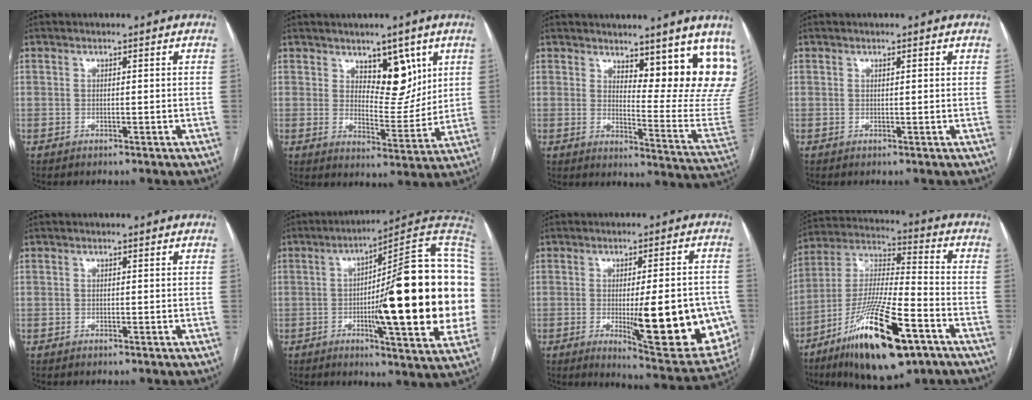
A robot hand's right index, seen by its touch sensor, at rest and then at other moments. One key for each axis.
{"total": 7.8, "fx": 4.2, "fy": 3.7, "fz": 5.5, "tx": -0.071, "ty": -0.006, "tz": 0.072}
{"total": 14.3, "fx": 11.1, "fy": 3.1, "fz": 8.5, "tx": -0.082, "ty": -0.038, "tz": 0.126}
{"total": 0.6, "fx": 0.4, "fy": 0.0, "fz": 0.4, "tx": -0.006, "ty": 0.003, "tz": 0.005}
{"total": 0.0}
{"total": 25.6, "fx": -1.4, "fy": 2.1, "fz": 25.4, "tx": -0.273, "ty": 0.016, "tz": -0.029}
{"total": 17.6, "fx": -3.6, "fy": 3.6, "fz": 16.8, "tx": -0.158, "ty": -0.009, "tz": -0.029}
{"total": 20.9, "fx": -11.0, "fy": 4.1, "fz": 17.2, "tx": -0.329, "ty": -0.032, "tz": -0.188}